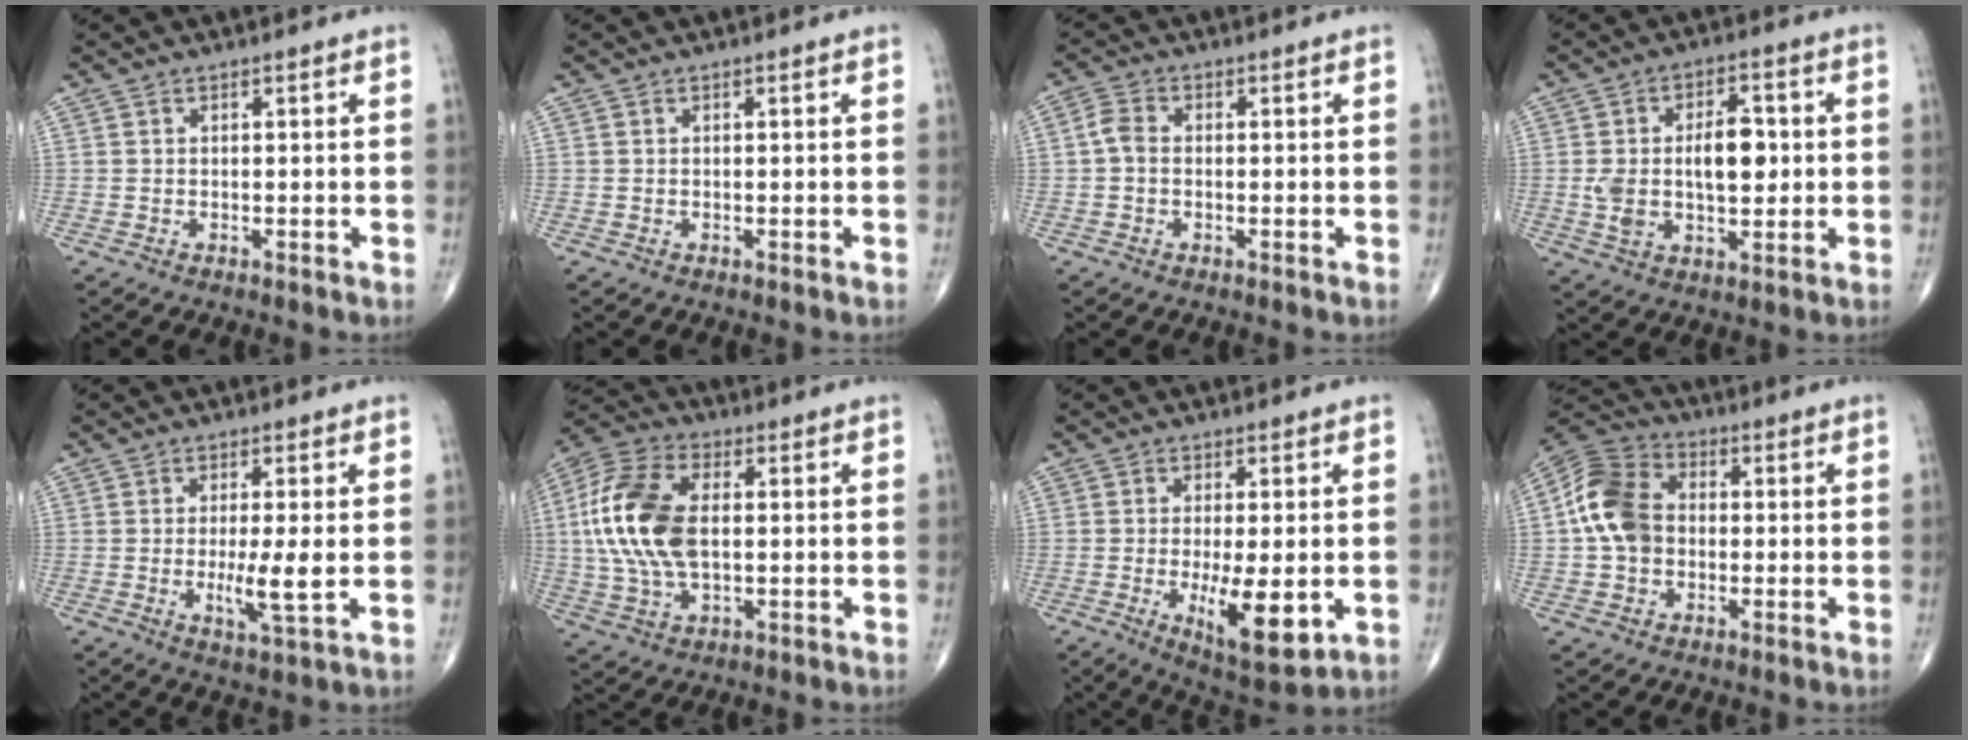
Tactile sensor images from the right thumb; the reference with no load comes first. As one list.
[{"total": 0.0}, {"total": 3.0, "force": [-0.2, 2.1, 2.1], "torque": [-0.040, 0.012, -0.010]}, {"total": 11.5, "force": [0.6, 6.2, 9.6], "torque": [-0.154, 0.014, 0.017]}, {"total": 6.2, "force": [-0.4, 0.8, 6.1], "torque": [-0.116, -0.017, -0.010]}, {"total": 17.1, "force": [1.1, 9.5, 14.2], "torque": [-0.308, 0.012, 0.018]}, {"total": 11.0, "force": [-2.1, 3.7, 10.1], "torque": [-0.155, -0.025, -0.026]}, {"total": 11.3, "force": [-0.1, 8.6, 7.3], "torque": [-0.131, 0.031, -0.013]}]